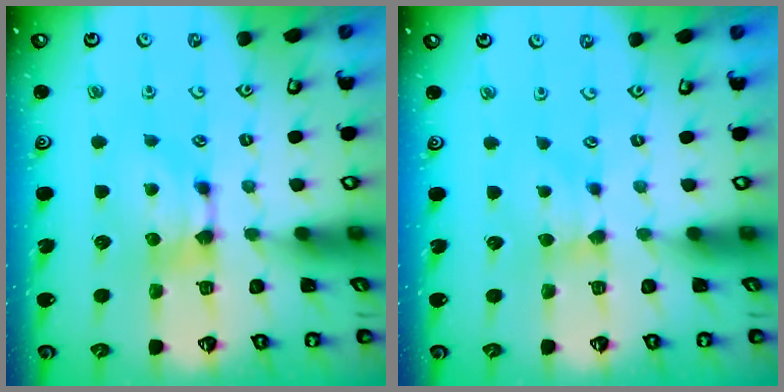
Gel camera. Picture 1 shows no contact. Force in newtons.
{"total": 1.7, "press": 1.6, "slide": 0.4}